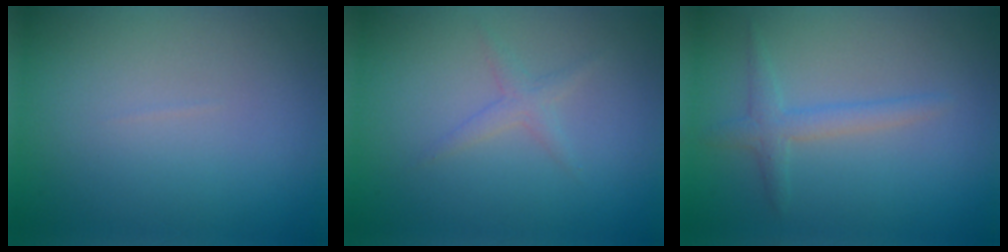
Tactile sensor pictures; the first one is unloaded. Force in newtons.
{"total": 1.3, "press": 1.3, "slide": 0.1}
{"total": 2.0, "press": 2.0, "slide": 0.1}